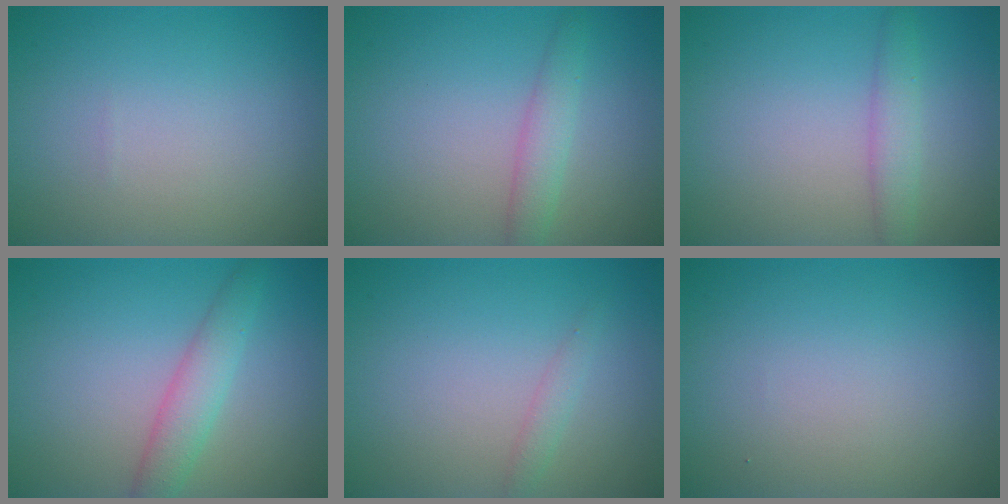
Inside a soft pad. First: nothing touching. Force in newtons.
{"total": 2.2, "press": 2.2, "slide": 0.1}
{"total": 2.2, "press": 2.2, "slide": 0.1}
{"total": 3.0, "press": 3.0, "slide": 0.1}
{"total": 1.1, "press": 1.1, "slide": 0.1}
{"total": 0.0}